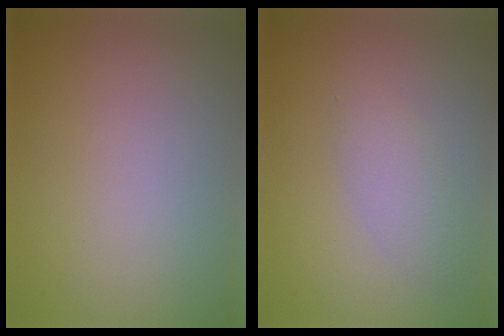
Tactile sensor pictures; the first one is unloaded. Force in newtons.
{"total": 2.0, "press": 2.0, "slide": 0.1}